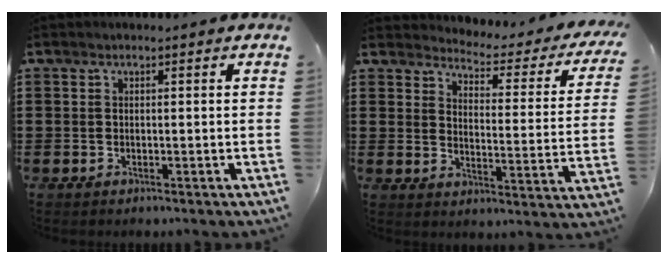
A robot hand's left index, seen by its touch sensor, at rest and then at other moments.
{"total": 3.1, "force": [3.0, 0.3, 0.8], "torque": [-0.029, -0.031, 0.043]}